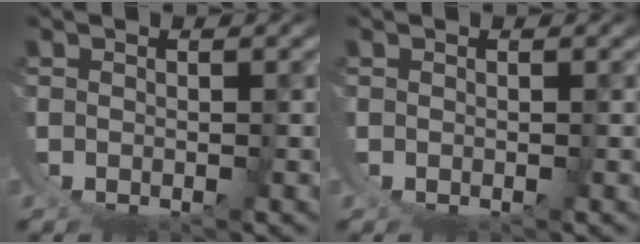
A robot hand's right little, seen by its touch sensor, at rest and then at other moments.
{"total": 0.0}